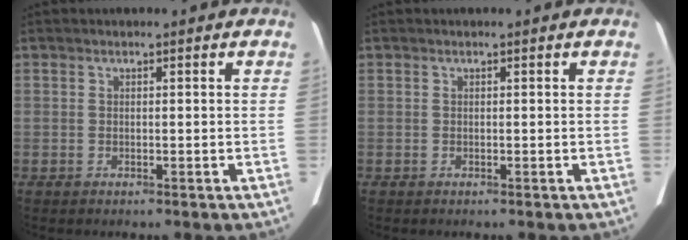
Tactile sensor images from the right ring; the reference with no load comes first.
{"total": 0.0}